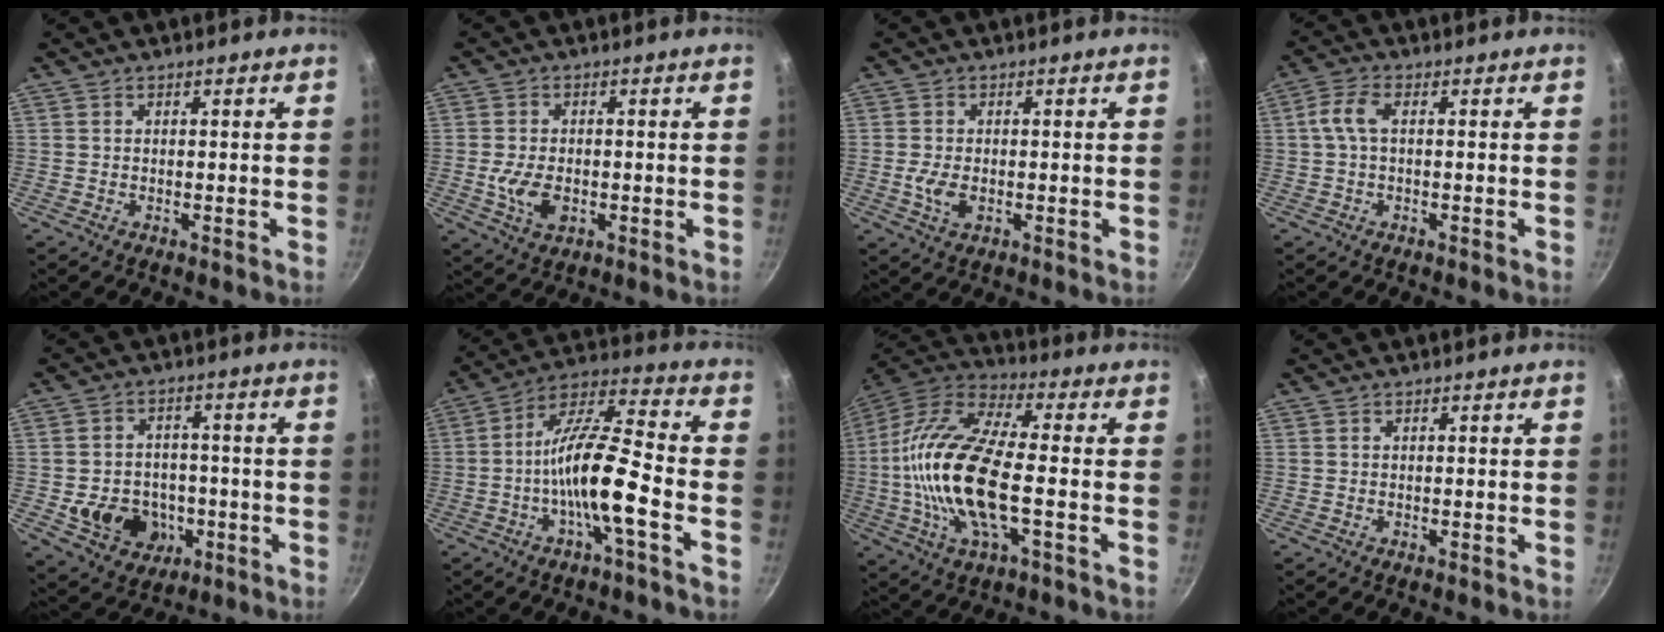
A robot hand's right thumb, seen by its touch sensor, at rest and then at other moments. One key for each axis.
{"total": 6.3, "fx": -1.1, "fy": 3.9, "fz": 4.8, "tx": -0.091, "ty": 0.002, "tz": -0.017}
{"total": 3.9, "fx": -0.6, "fy": 2.3, "fz": 3.1, "tx": -0.062, "ty": 0.000, "tz": -0.010}
{"total": 4.5, "fx": 0.5, "fy": 1.9, "fz": 4.1, "tx": -0.097, "ty": 0.015, "tz": 0.005}
{"total": 11.4, "fx": -2.9, "fy": 9.3, "fz": 5.9, "tx": -0.069, "ty": 0.023, "tz": -0.034}
{"total": 14.4, "fx": -4.4, "fy": 2.7, "fz": 13.4, "tx": -0.238, "ty": 0.046, "tz": -0.089}
{"total": 21.1, "fx": -2.5, "fy": 8.0, "fz": 19.4, "tx": -0.386, "ty": 0.026, "tz": -0.064}
{"total": 0.0}